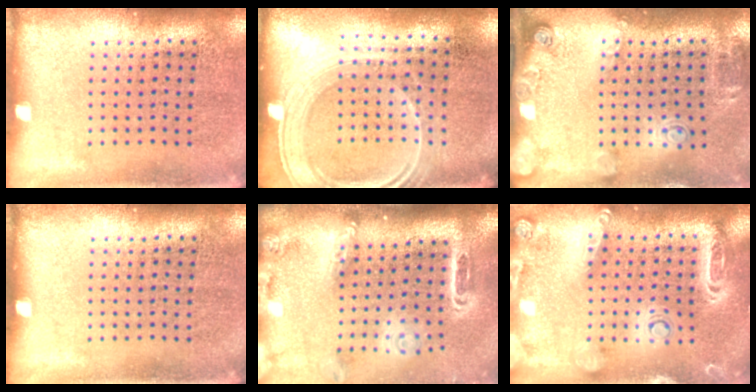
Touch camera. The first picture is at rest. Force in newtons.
{"total": 1.6, "press": 1.4, "slide": 0.8}
{"total": 1.9, "press": 1.3, "slide": 1.4}
{"total": 0.0}
{"total": 2.7, "press": 1.9, "slide": 1.9}
{"total": 2.3, "press": 2.1, "slide": 0.9}